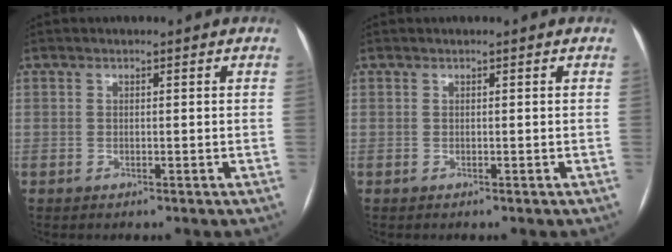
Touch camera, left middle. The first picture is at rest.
{"total": 0.0}